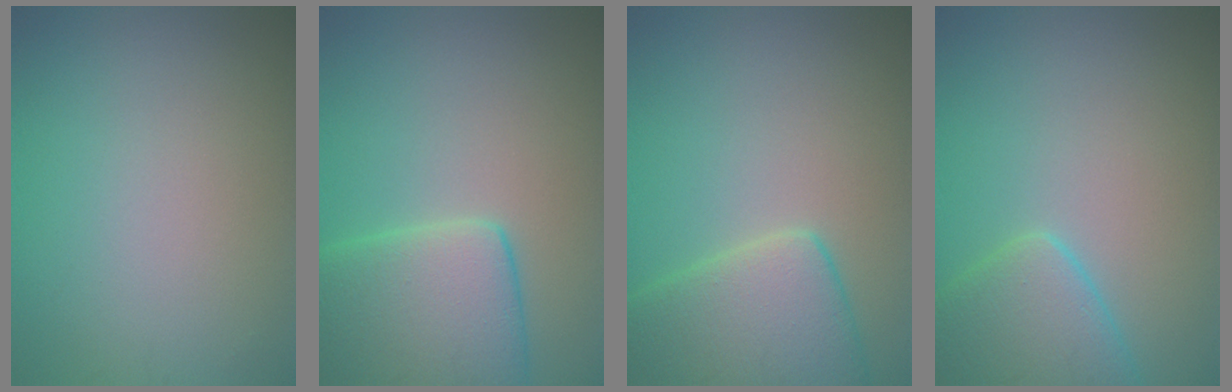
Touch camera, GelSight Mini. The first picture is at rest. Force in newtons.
{"total": 7.7, "press": 7.7, "slide": 0.9}
{"total": 6.9, "press": 6.9, "slide": 0.5}
{"total": 5.0, "press": 5.0, "slide": 0.4}